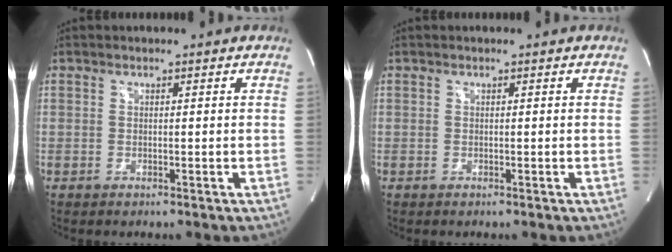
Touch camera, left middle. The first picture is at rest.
{"total": 0.0}